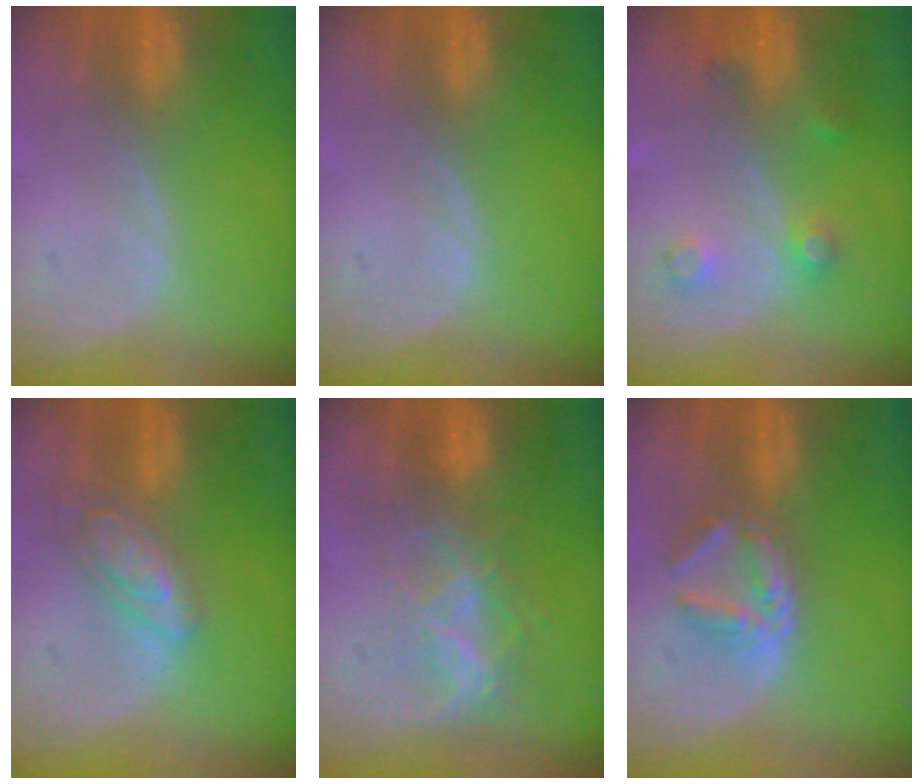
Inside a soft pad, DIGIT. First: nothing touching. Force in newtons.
{"total": 0.0}
{"total": 4.1, "press": 3.6, "slide": 2.0}
{"total": 6.2, "press": 5.5, "slide": 2.9}
{"total": 6.9, "press": 6.0, "slide": 3.5}
{"total": 6.0, "press": 5.2, "slide": 3.1}